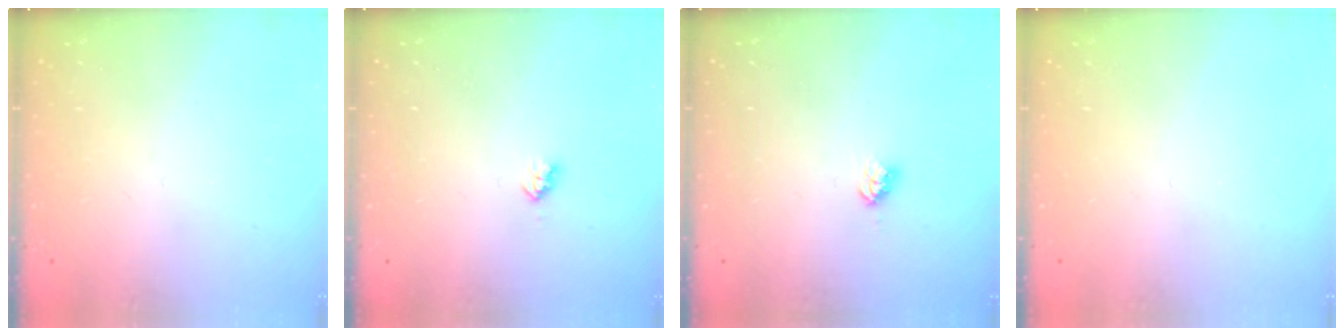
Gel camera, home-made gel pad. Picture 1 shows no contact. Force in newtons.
{"total": 3.0, "press": 2.9, "slide": 0.4}
{"total": 3.3, "press": 3.2, "slide": 0.5}
{"total": 0.0}